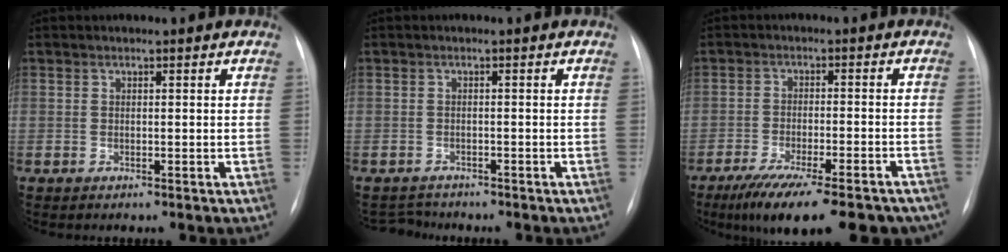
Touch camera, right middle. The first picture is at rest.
{"total": 2.2, "force": [-2.1, 0.4, -0.6], "torque": [0.005, -0.012, -0.031]}
{"total": 19.0, "force": [-15.2, 4.4, 10.6], "torque": [-0.128, -0.011, -0.208]}